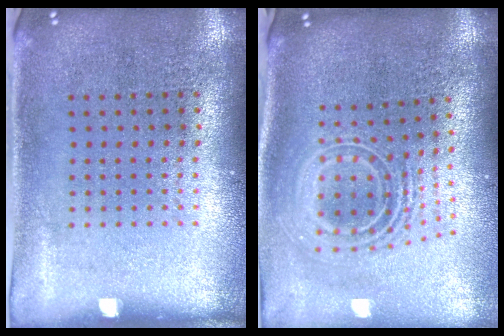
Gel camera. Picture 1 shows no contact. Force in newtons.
{"total": 2.5, "press": 1.7, "slide": 1.8}